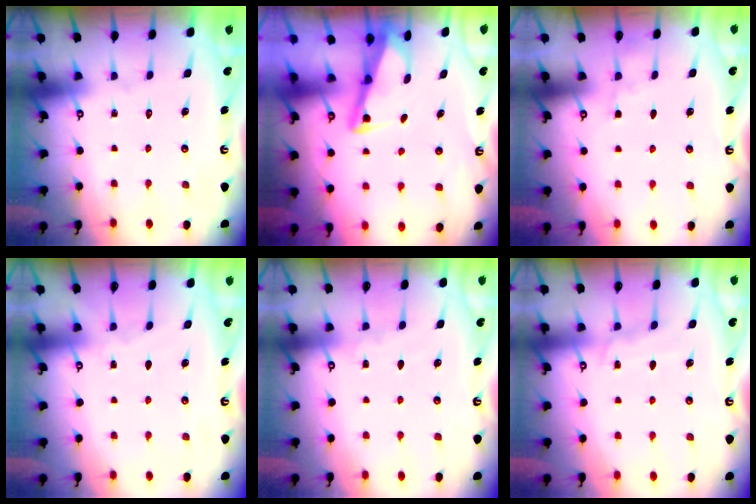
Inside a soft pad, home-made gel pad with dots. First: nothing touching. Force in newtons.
{"total": 3.0, "press": 3.0, "slide": 0.4}
{"total": 2.1, "press": 2.1, "slide": 0.4}
{"total": 2.5, "press": 2.5, "slide": 0.4}
{"total": 2.4, "press": 2.4, "slide": 0.3}
{"total": 4.7, "press": 4.7, "slide": 0.6}